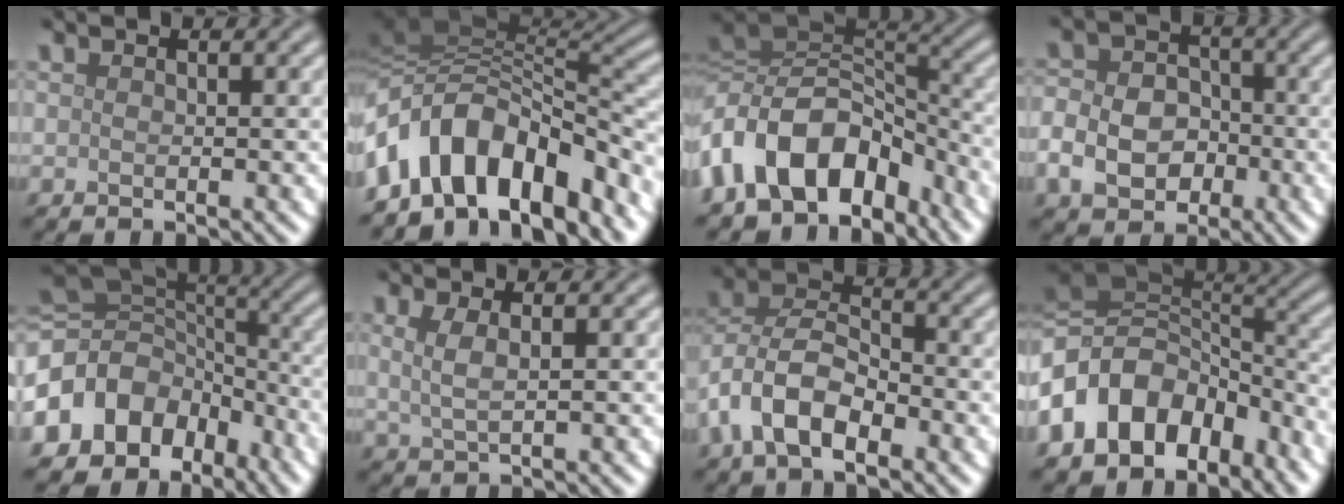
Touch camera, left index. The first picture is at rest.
{"total": 11.4, "force": [-4.3, 6.6, 8.3], "torque": [-0.131, 0.029, -0.089]}
{"total": 12.3, "force": [-5.4, 8.3, 7.2], "torque": [-0.141, 0.012, -0.100]}
{"total": 6.2, "force": [-2.2, 4.7, 3.4], "torque": [-0.049, -0.005, -0.051]}
{"total": 11.9, "force": [-5.8, 9.4, 4.7], "torque": [-0.121, 0.013, -0.108]}
{"total": 2.0, "force": [0.6, 0.7, 1.8], "torque": [-0.040, -0.004, 0.014]}
{"total": 7.0, "force": [-3.1, 4.0, 4.8], "torque": [-0.089, 0.007, -0.067]}
{"total": 12.4, "force": [-5.0, 9.4, 6.4], "torque": [-0.139, 0.007, -0.099]}